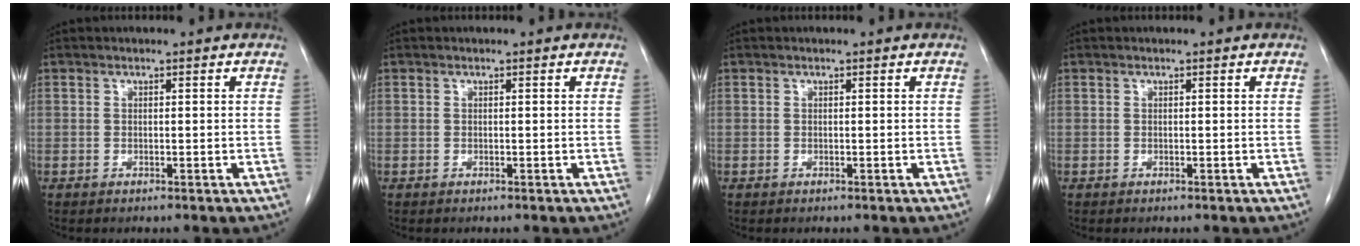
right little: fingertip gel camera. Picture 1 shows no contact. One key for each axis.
{"total": 0.0}
{"total": 0.0}
{"total": 0.0}